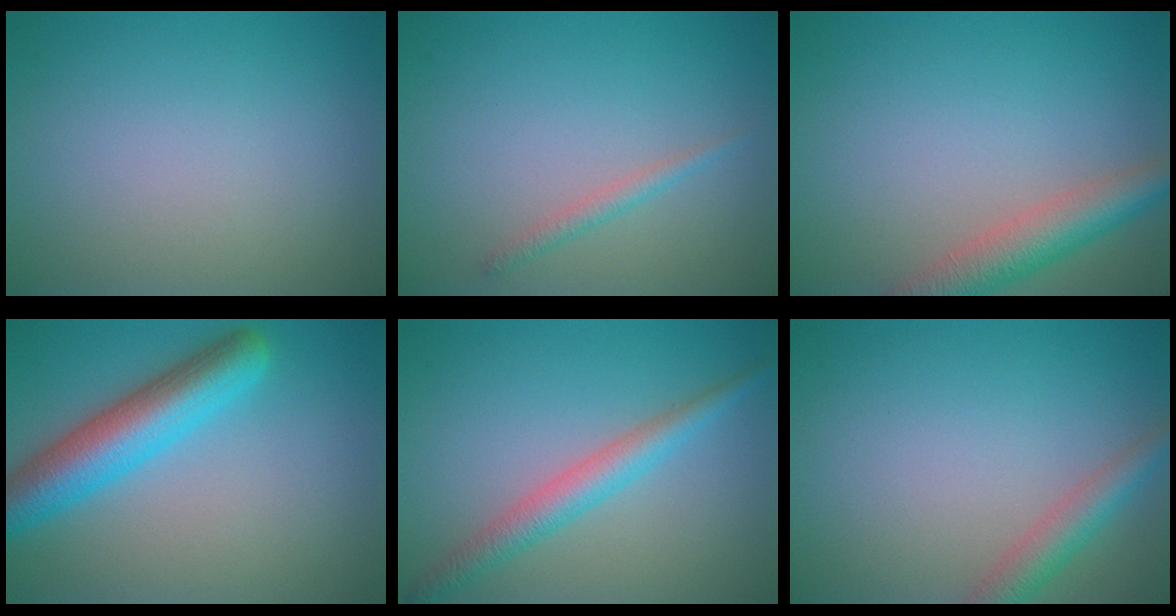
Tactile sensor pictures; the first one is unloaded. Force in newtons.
{"total": 1.2, "press": 1.1, "slide": 0.0}
{"total": 4.5, "press": 4.5, "slide": 0.2}
{"total": 6.6, "press": 6.5, "slide": 0.2}
{"total": 3.2, "press": 3.2, "slide": 0.0}
{"total": 3.0, "press": 3.0, "slide": 0.1}